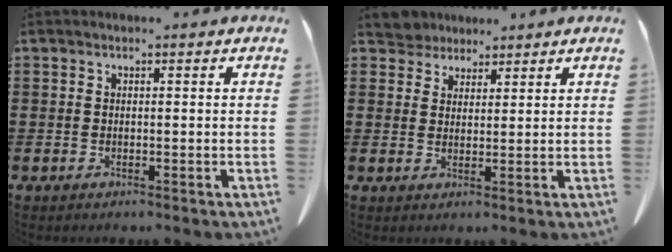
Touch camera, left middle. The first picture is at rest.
{"total": 3.6, "force": [3.3, 1.5, 0.1], "torque": [-0.016, -0.001, 0.064]}